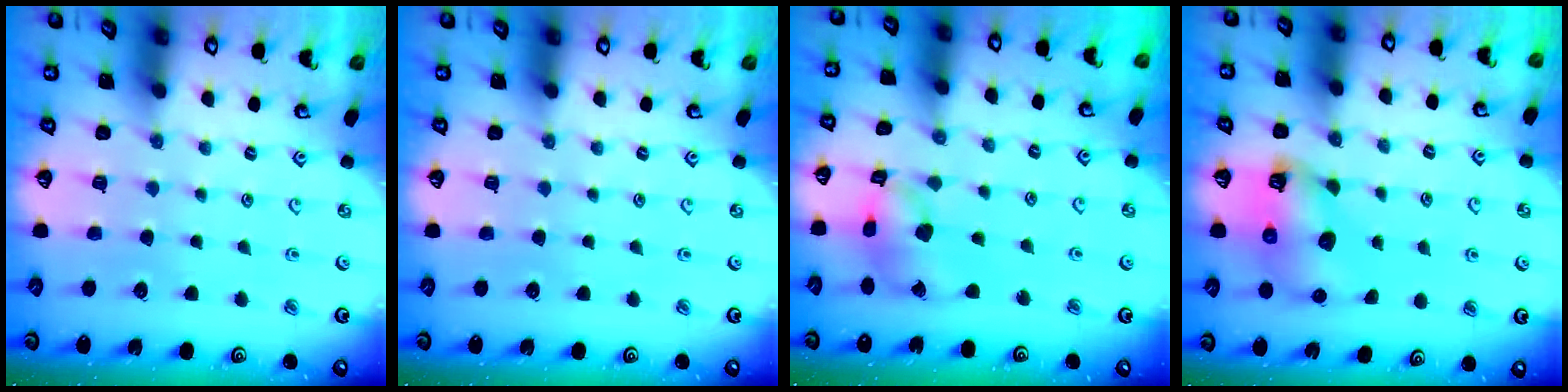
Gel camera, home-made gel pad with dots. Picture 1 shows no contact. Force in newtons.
{"total": 0.0}
{"total": 11.4, "press": 11.3, "slide": 1.7}
{"total": 8.2, "press": 8.1, "slide": 1.3}